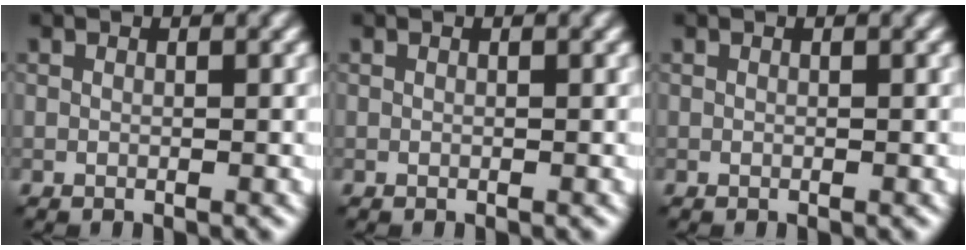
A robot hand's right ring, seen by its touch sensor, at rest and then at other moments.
{"total": 0.0}
{"total": 0.0}